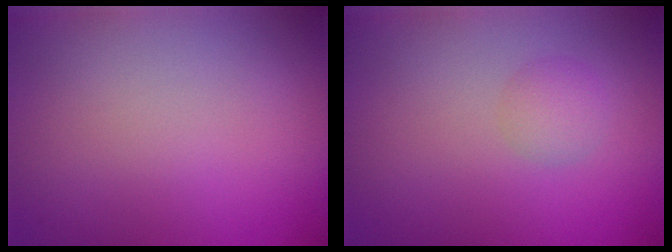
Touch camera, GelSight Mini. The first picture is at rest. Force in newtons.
{"total": 1.7, "press": 1.7, "slide": 0.0}